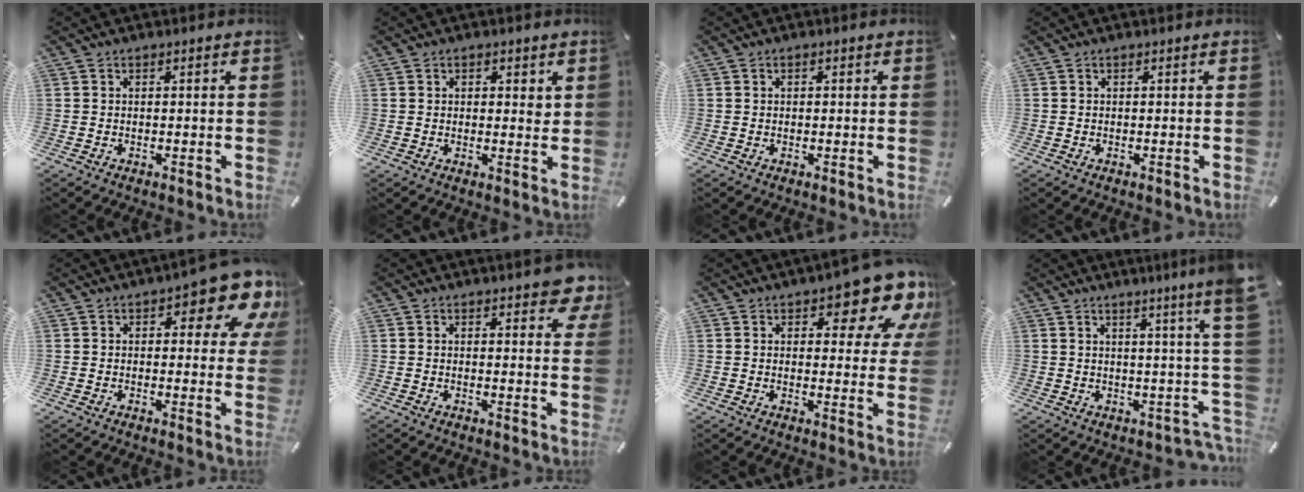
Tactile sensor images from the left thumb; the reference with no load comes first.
{"total": 2.0, "force": [1.0, 1.4, 1.1], "torque": [0.002, -0.006, 0.012]}
{"total": 0.6, "force": [0.1, 0.5, 0.2], "torque": [-0.002, 0.005, 0.000]}
{"total": 0.0}
{"total": 12.5, "force": [6.9, 4.9, 9.2], "torque": [-0.114, -0.044, 0.113]}
{"total": 6.0, "force": [4.3, 2.3, 3.5], "torque": [-0.039, -0.025, 0.072]}
{"total": 13.2, "force": [8.0, 5.6, 8.8], "torque": [-0.095, -0.057, 0.132]}
{"total": 9.2, "force": [4.3, -0.7, 8.1], "torque": [-0.118, -0.044, 0.065]}